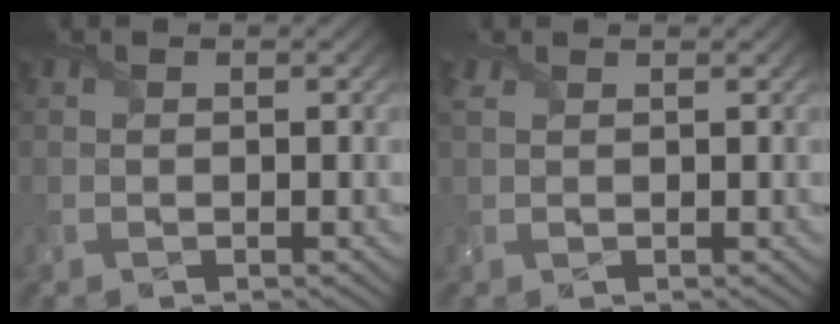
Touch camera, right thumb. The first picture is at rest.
{"total": 1.6, "force": [1.3, 0.7, 0.7], "torque": [-0.022, 0.007, 0.029]}